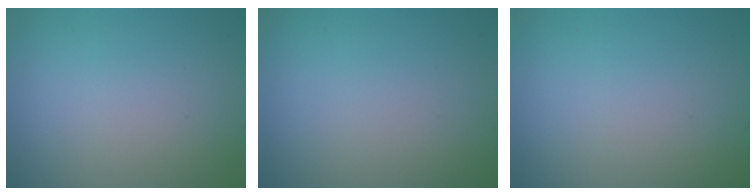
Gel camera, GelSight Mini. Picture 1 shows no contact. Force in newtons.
{"total": 0.0}
{"total": 0.0}